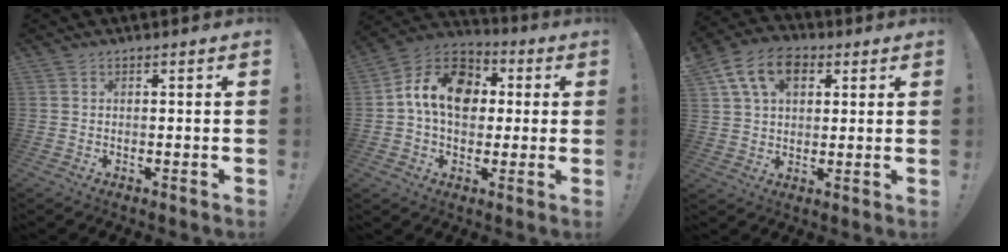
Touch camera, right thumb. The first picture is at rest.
{"total": 15.3, "force": [2.4, 11.4, 9.8], "torque": [-0.145, 0.012, 0.050]}
{"total": 13.2, "force": [5.4, 8.9, 8.0], "torque": [-0.128, -0.002, 0.104]}